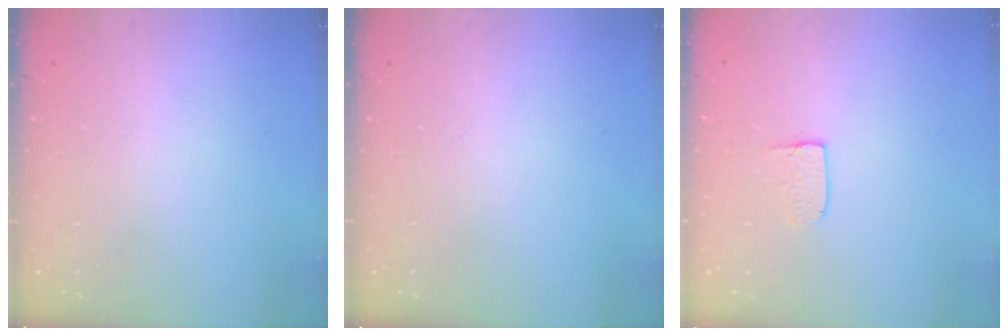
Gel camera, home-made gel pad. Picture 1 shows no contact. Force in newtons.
{"total": 0.0}
{"total": 3.6, "press": 3.5, "slide": 0.2}